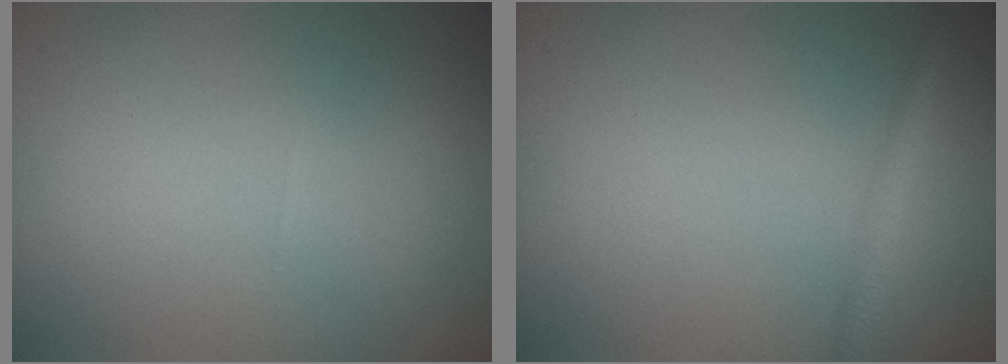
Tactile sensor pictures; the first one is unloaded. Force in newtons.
{"total": 1.3, "press": 1.3, "slide": 0.1}